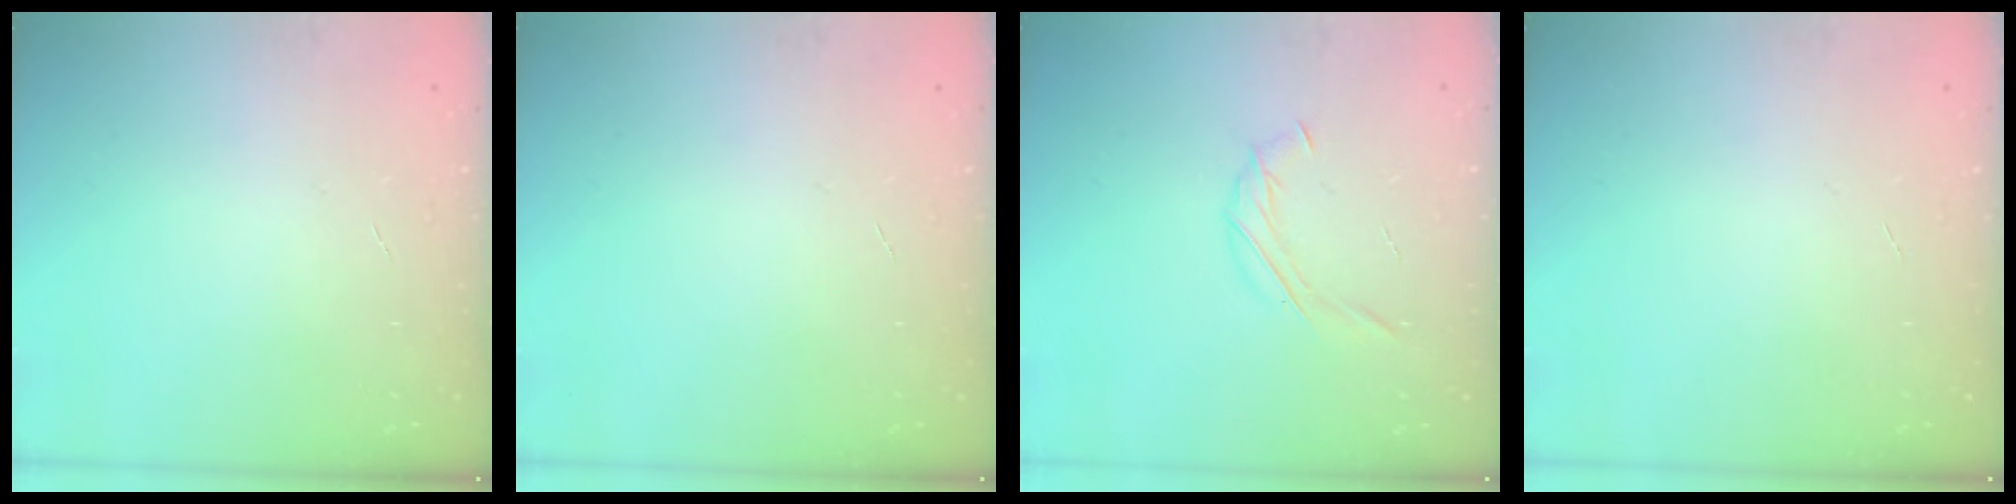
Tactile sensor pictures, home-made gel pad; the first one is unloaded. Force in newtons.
{"total": 0.0}
{"total": 6.3, "press": 6.1, "slide": 1.6}
{"total": 0.0}